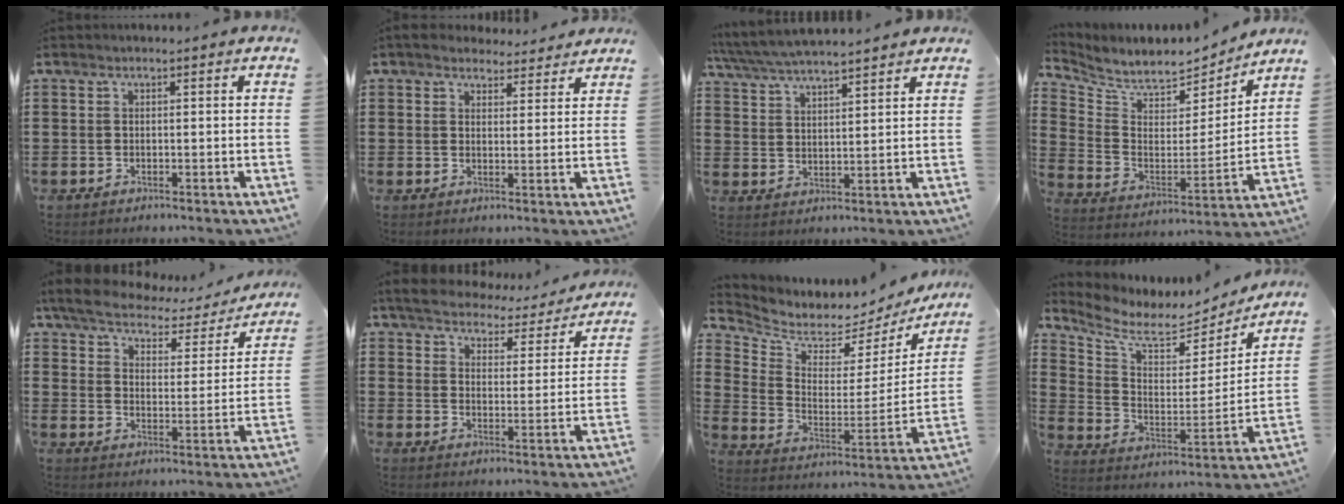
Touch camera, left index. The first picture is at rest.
{"total": 3.7, "force": [3.4, 1.2, 0.6], "torque": [-0.024, -0.008, 0.064]}
{"total": 5.1, "force": [4.9, 0.5, 1.5], "torque": [-0.047, -0.021, 0.086]}
{"total": 6.3, "force": [6.1, 1.4, 1.1], "torque": [-0.061, -0.051, 0.102]}
{"total": 4.7, "force": [4.3, 1.1, 1.5], "torque": [-0.055, -0.027, 0.069]}
{"total": 4.5, "force": [4.5, 0.3, 0.4], "torque": [-0.036, -0.035, 0.073]}
{"total": 4.4, "force": [4.2, 1.3, -0.1], "torque": [-0.035, -0.052, 0.070]}
{"total": 6.8, "force": [6.1, 2.2, 2.1], "torque": [-0.078, -0.051, 0.103]}